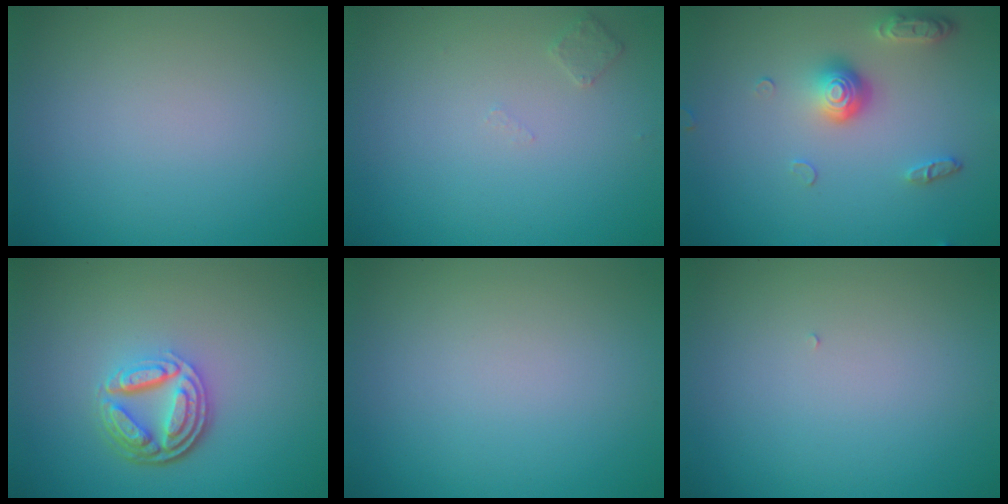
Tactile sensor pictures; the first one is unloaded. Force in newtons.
{"total": 1.0, "press": 1.0, "slide": 0.1}
{"total": 3.7, "press": 2.8, "slide": 2.4}
{"total": 4.7, "press": 3.5, "slide": 3.2}
{"total": 0.0}
{"total": 0.0}